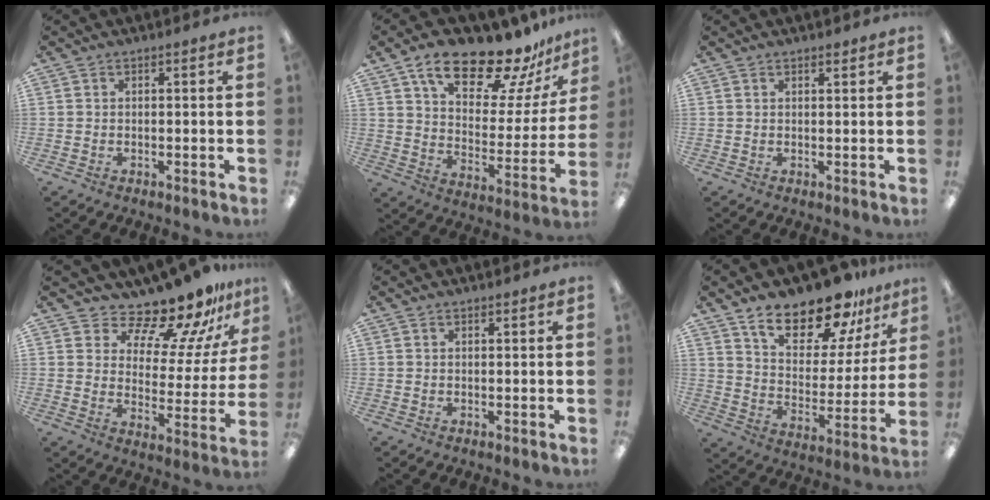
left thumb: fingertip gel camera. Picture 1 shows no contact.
{"total": 20.7, "force": [15.6, 7.5, 11.3], "torque": [-0.179, -0.101, 0.264]}
{"total": 1.2, "force": [1.1, 0.4, 0.3], "torque": [-0.007, -0.001, 0.020]}
{"total": 13.1, "force": [12.1, 3.1, 4.2], "torque": [-0.082, -0.108, 0.206]}
{"total": 0.6, "force": [0.5, 0.1, 0.0], "torque": [-0.001, 0.002, 0.010]}
{"total": 18.0, "force": [14.8, 6.6, 7.8], "torque": [-0.136, -0.104, 0.257]}